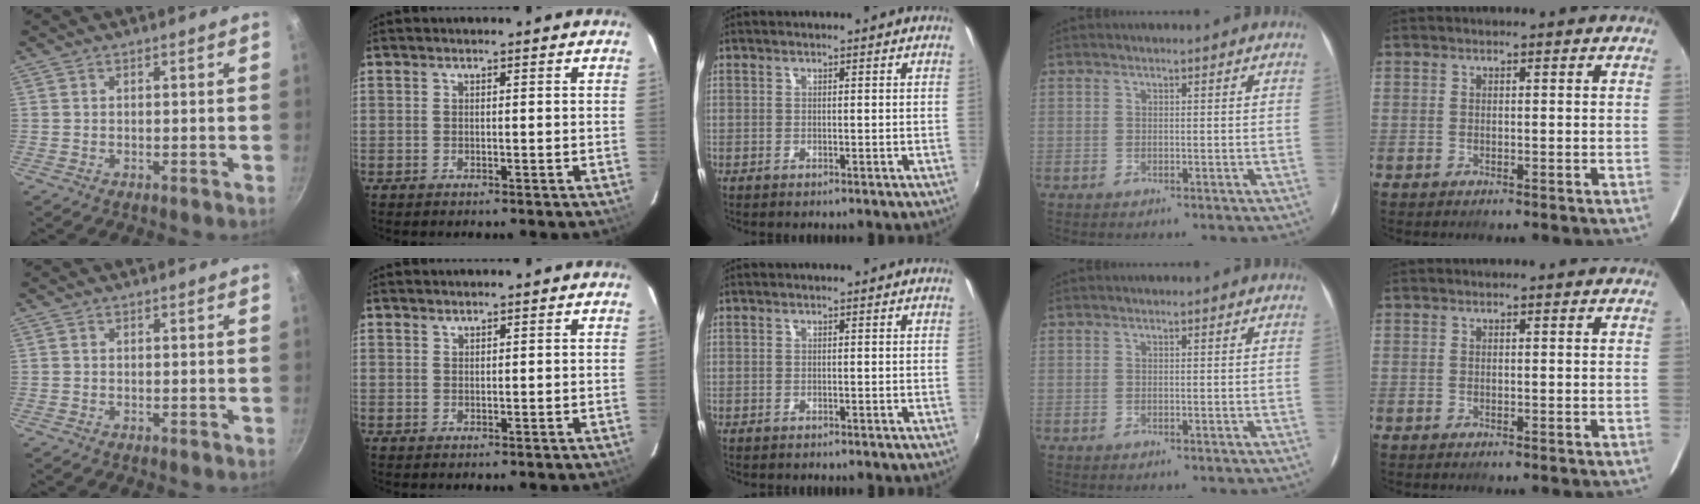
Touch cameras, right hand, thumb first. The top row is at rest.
{"index": {"total": 0.7, "force": [0.6, 0.2, 0.0], "torque": [0.000, 0.001, 0.013]}}